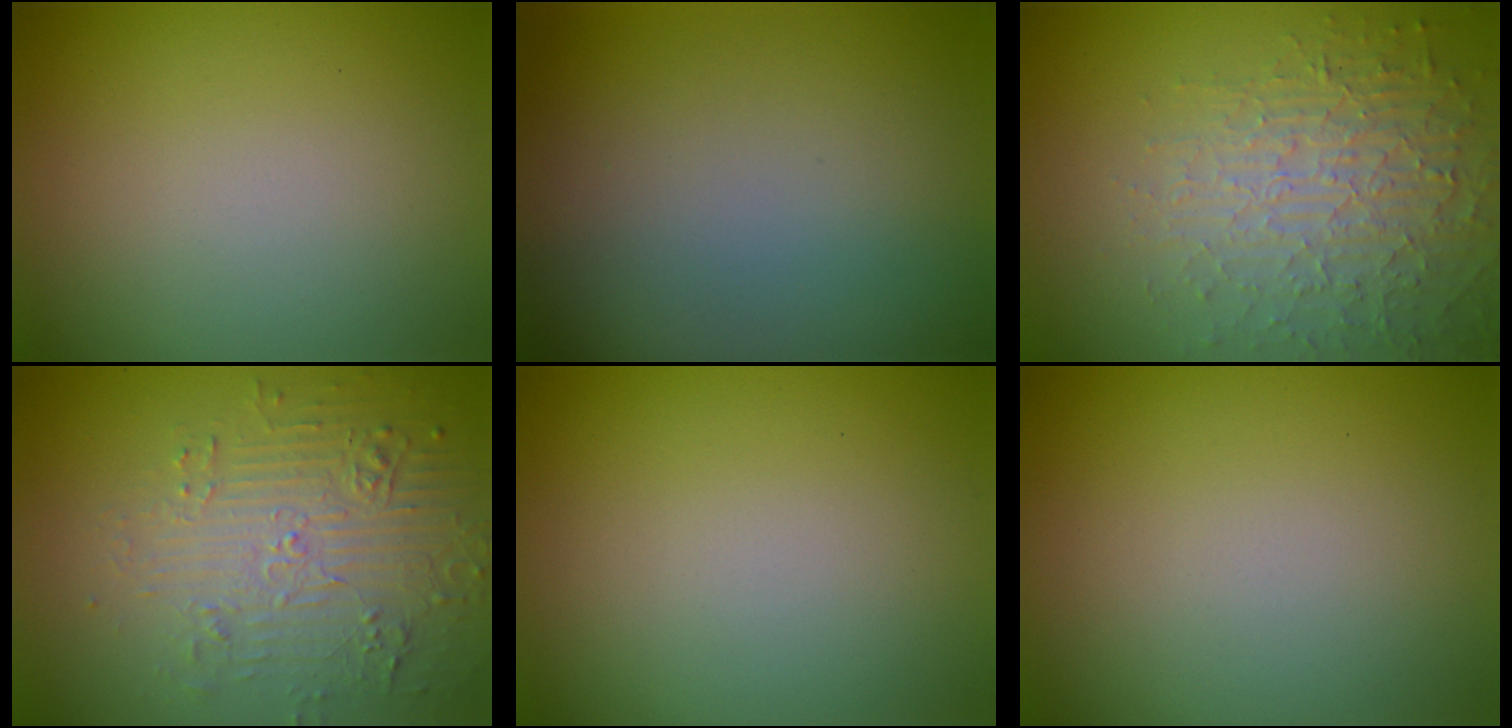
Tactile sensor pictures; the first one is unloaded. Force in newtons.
{"total": 0.0}
{"total": 4.8, "press": 4.5, "slide": 1.7}
{"total": 5.2, "press": 3.7, "slide": 3.6}
{"total": 0.0}
{"total": 0.0}